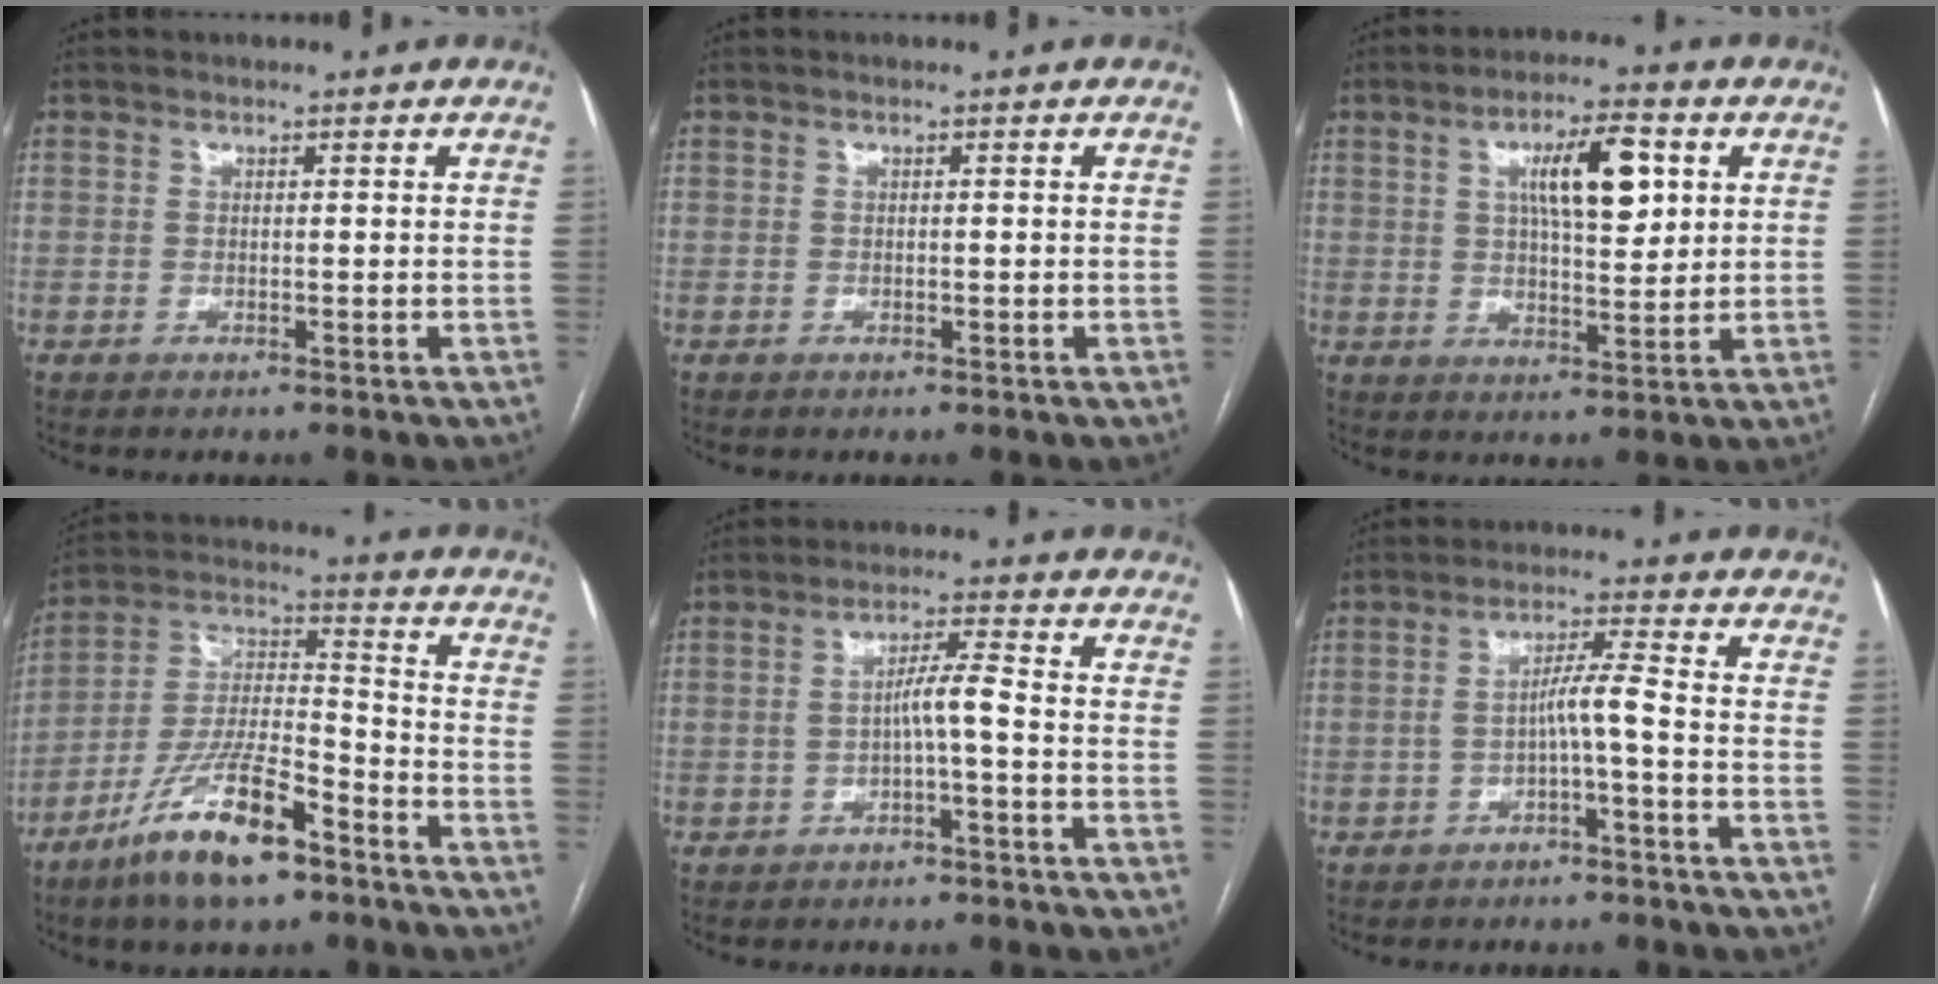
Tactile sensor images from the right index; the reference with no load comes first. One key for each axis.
{"total": 0.0}
{"total": 9.9, "fx": 3.1, "fy": 2.8, "fz": 8.9, "tx": -0.150, "ty": 0.012, "tz": 0.052}
{"total": 14.9, "fx": -9.5, "fy": 3.5, "fz": 11.0, "tx": -0.220, "ty": -0.009, "tz": -0.173}
{"total": 4.0, "fx": -1.1, "fy": 0.0, "fz": 3.9, "tx": -0.067, "ty": 0.016, "tz": -0.016}
{"total": 4.3, "fx": -1.6, "fy": -0.4, "fz": 4.0, "tx": -0.071, "ty": 0.018, "tz": -0.026}